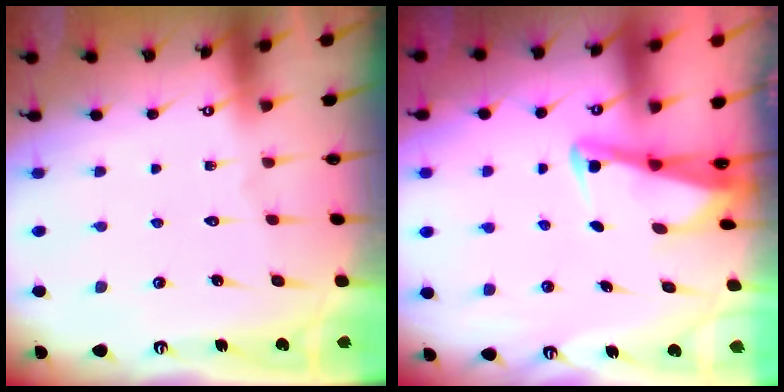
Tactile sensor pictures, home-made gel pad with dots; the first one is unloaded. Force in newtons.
{"total": 2.5, "press": 2.5, "slide": 0.2}